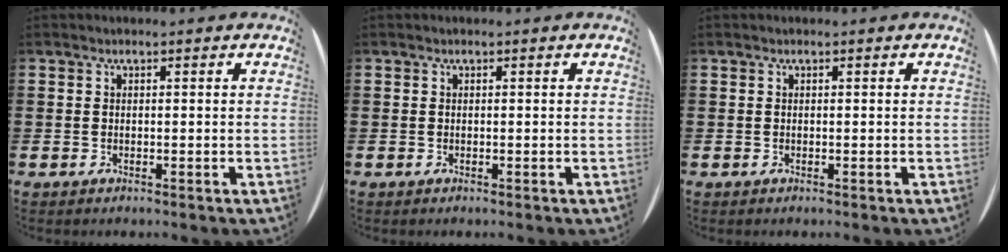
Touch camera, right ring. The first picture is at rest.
{"total": 0.0}
{"total": 0.0}